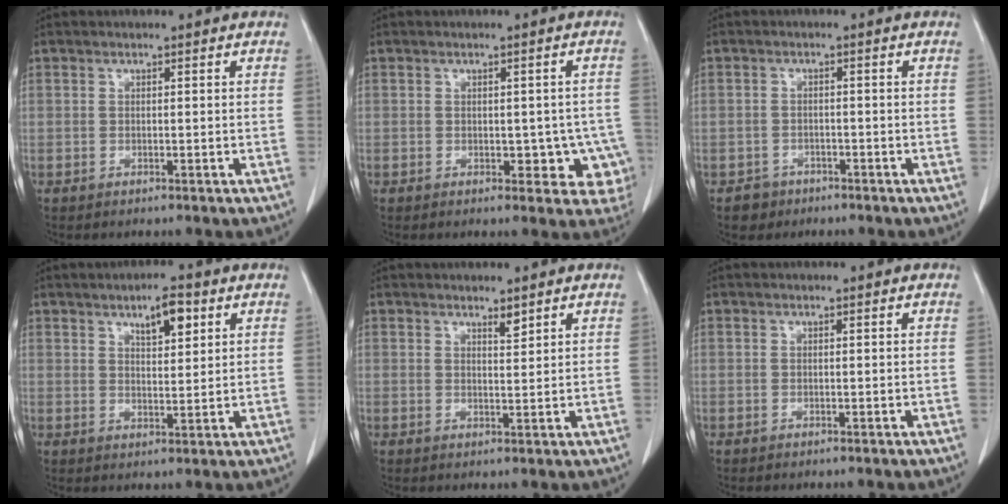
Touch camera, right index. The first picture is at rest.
{"total": 6.0, "force": [-1.0, 3.7, 4.6], "torque": [-0.023, 0.012, -0.006]}
{"total": 2.6, "force": [-1.6, 2.1, -0.1], "torque": [0.002, 0.011, -0.026]}
{"total": 5.2, "force": [2.8, 1.6, 4.1], "torque": [-0.066, 0.001, 0.047]}
{"total": 1.6, "force": [1.3, 0.3, 0.9], "torque": [-0.017, -0.007, 0.024]}
{"total": 0.0}